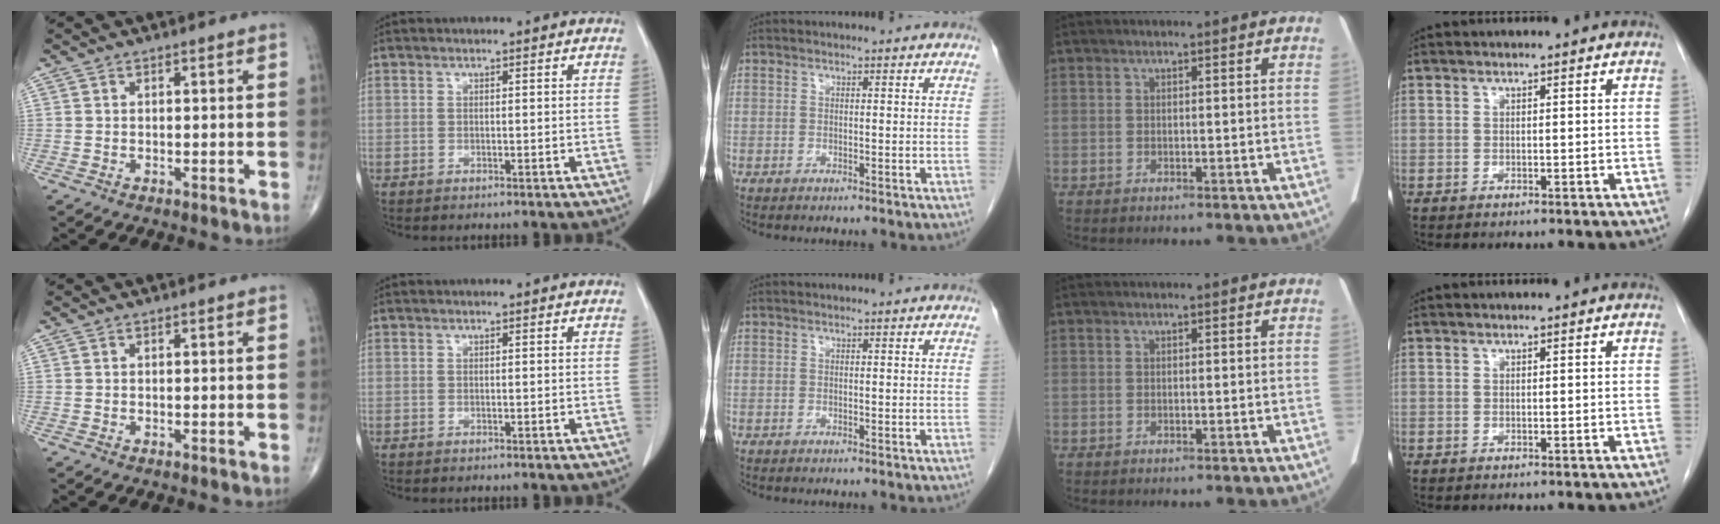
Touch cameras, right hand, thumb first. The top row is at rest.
{}